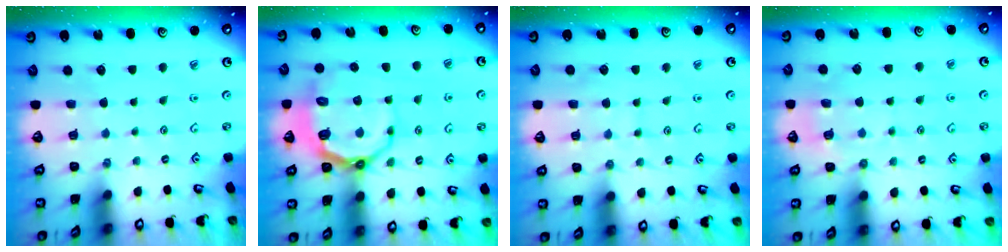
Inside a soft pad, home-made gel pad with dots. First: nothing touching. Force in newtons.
{"total": 10.2, "press": 9.4, "slide": 4.0}
{"total": 6.2, "press": 6.2, "slide": 0.3}
{"total": 6.4, "press": 6.3, "slide": 1.0}